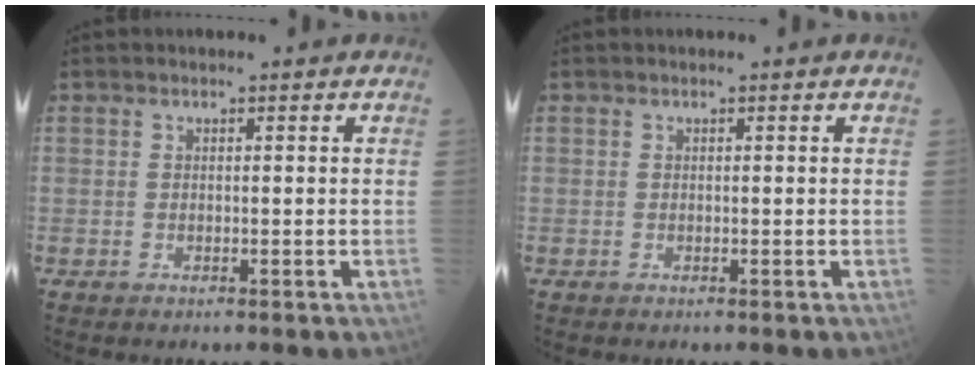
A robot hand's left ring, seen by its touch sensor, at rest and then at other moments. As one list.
[{"total": 0.0}]